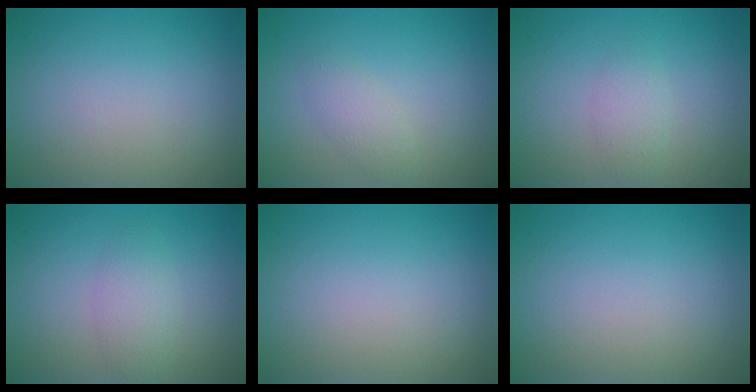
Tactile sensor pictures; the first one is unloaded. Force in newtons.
{"total": 1.6, "press": 1.6, "slide": 0.1}
{"total": 1.5, "press": 1.5, "slide": 0.0}
{"total": 2.3, "press": 2.3, "slide": 0.1}
{"total": 0.0}
{"total": 0.0}